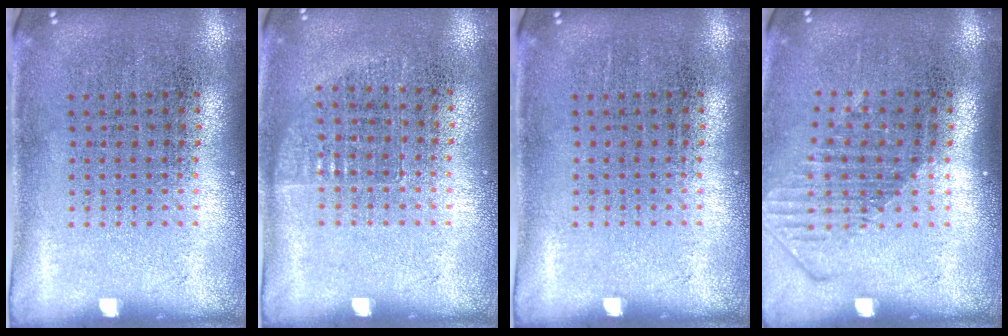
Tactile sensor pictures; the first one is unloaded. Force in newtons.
{"total": 0.7, "press": 0.6, "slide": 0.1}
{"total": 0.0}
{"total": 1.5, "press": 1.2, "slide": 1.0}